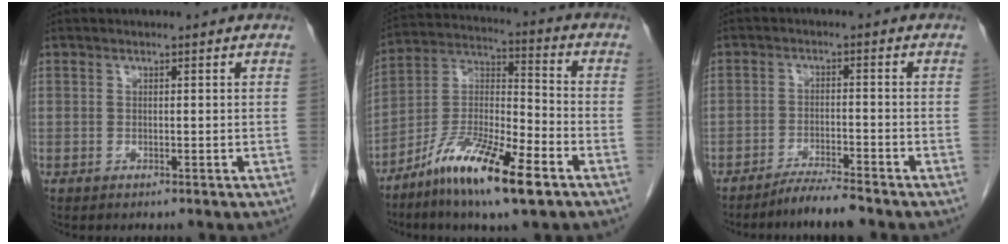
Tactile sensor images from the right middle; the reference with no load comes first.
{"total": 15.1, "force": [-9.1, 2.5, 11.8], "torque": [-0.226, -0.015, -0.164]}
{"total": 4.6, "force": [-4.2, -0.2, 2.0], "torque": [-0.032, -0.013, -0.075]}